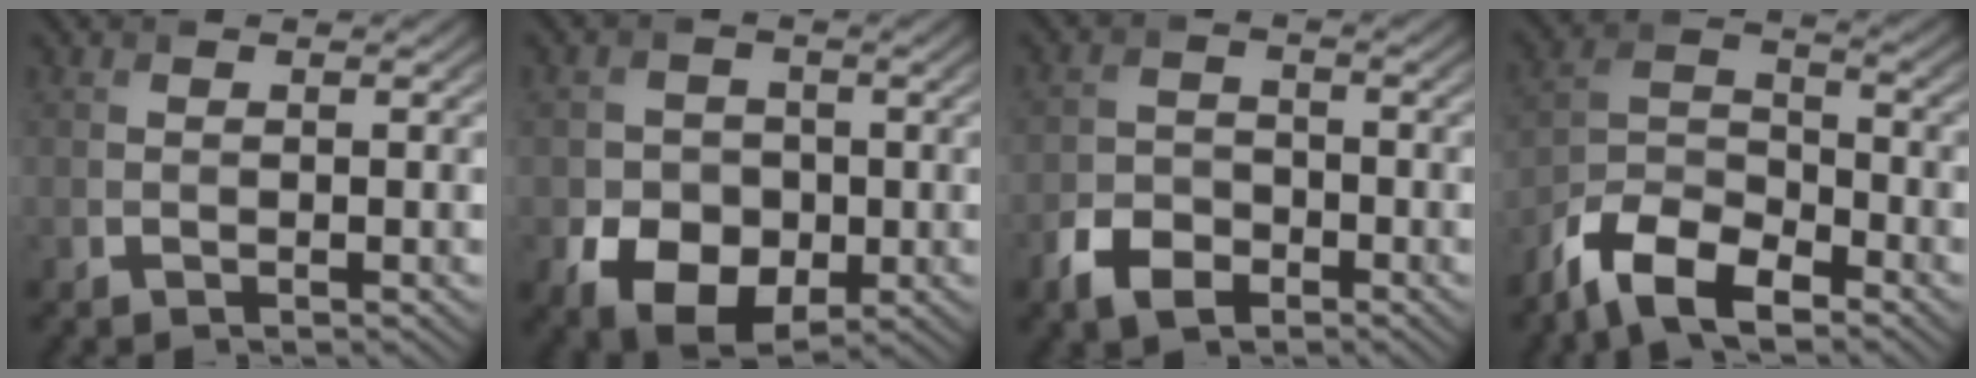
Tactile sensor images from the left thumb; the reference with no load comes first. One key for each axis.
{"total": 8.0, "fx": -2.5, "fy": 6.3, "fz": 4.3, "tx": -0.082, "ty": -0.021, "tz": -0.052}
{"total": 4.6, "fx": -2.8, "fy": 2.9, "fz": 2.2, "tx": -0.045, "ty": -0.005, "tz": -0.064}
{"total": 9.3, "fx": -6.8, "fy": 3.7, "fz": 5.1, "tx": -0.093, "ty": -0.004, "tz": -0.150}